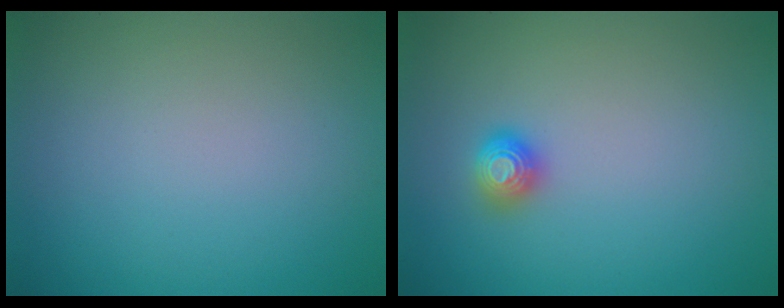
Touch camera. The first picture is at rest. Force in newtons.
{"total": 1.4, "press": 1.4, "slide": 0.4}